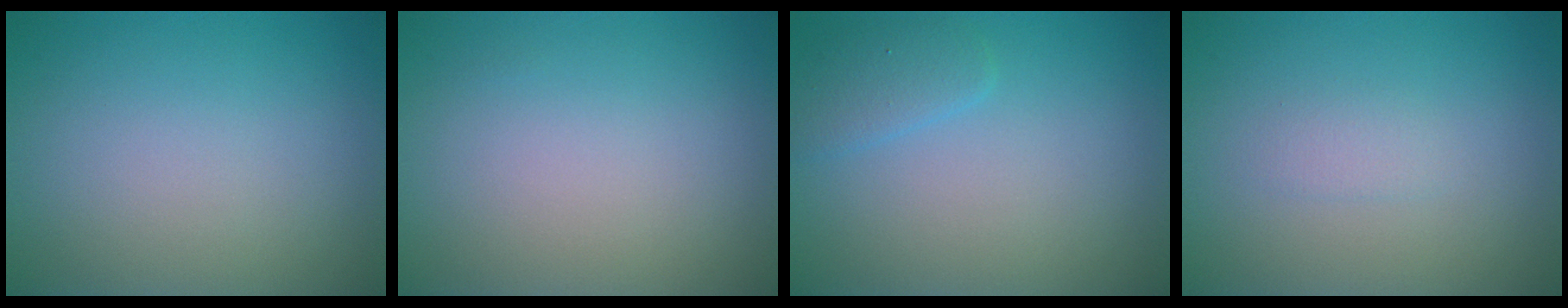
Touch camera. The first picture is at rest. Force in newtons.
{"total": 0.0}
{"total": 1.8, "press": 1.8, "slide": 0.1}
{"total": 0.9, "press": 0.9, "slide": 0.0}